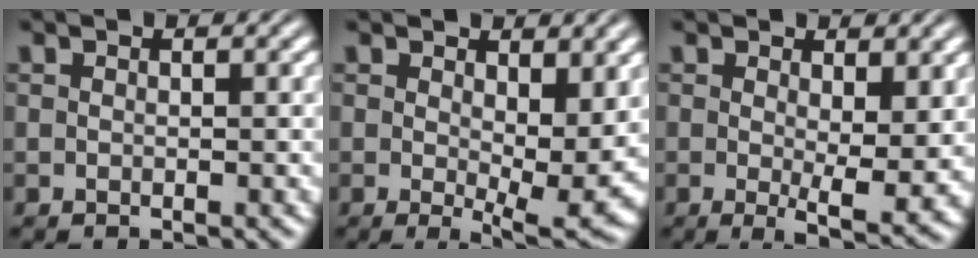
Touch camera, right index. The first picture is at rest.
{"total": 3.7, "force": [0.3, 0.4, 3.7], "torque": [-0.045, -0.023, 0.009]}
{"total": 3.5, "force": [-0.3, 0.6, 3.5], "torque": [-0.045, -0.022, 0.000]}